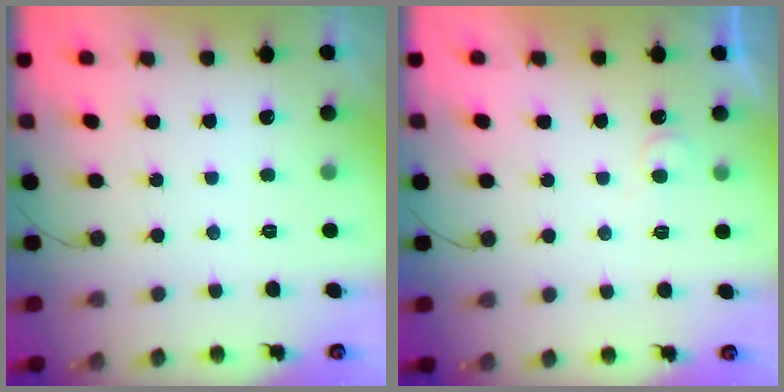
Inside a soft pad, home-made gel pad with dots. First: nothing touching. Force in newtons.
{"total": 4.4, "press": 4.3, "slide": 0.4}